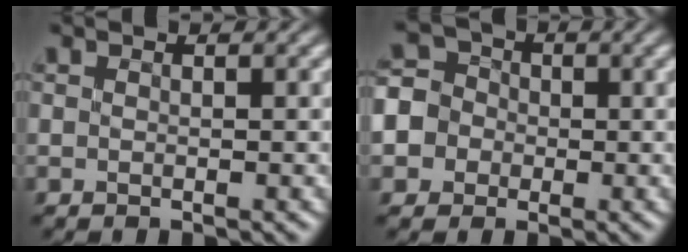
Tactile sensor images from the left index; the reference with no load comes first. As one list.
[{"total": 6.1, "force": [-1.6, 5.7, 1.6], "torque": [-0.042, 0.009, -0.052]}]